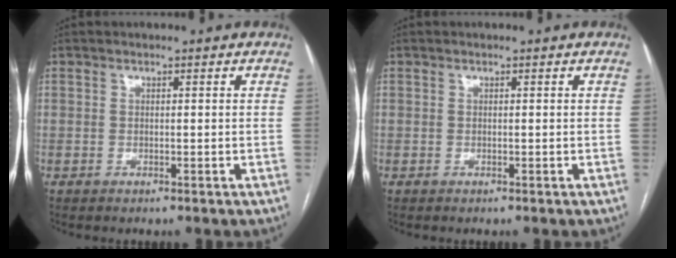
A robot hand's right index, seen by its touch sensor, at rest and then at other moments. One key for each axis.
{"total": 0.0}